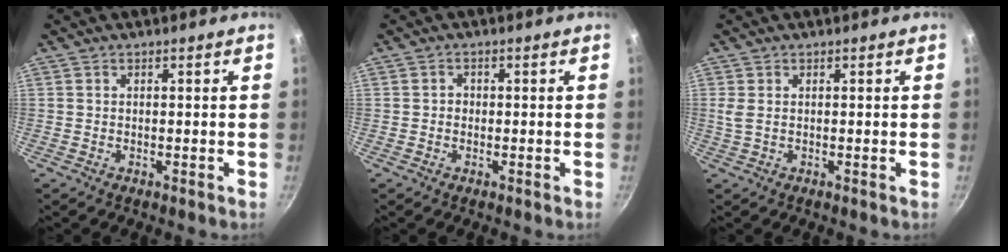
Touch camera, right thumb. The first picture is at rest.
{"total": 1.1, "force": [-0.3, 1.0, 0.3], "torque": [-0.001, 0.002, -0.006]}
{"total": 1.6, "force": [0.2, 0.5, 1.5], "torque": [-0.035, -0.001, 0.007]}